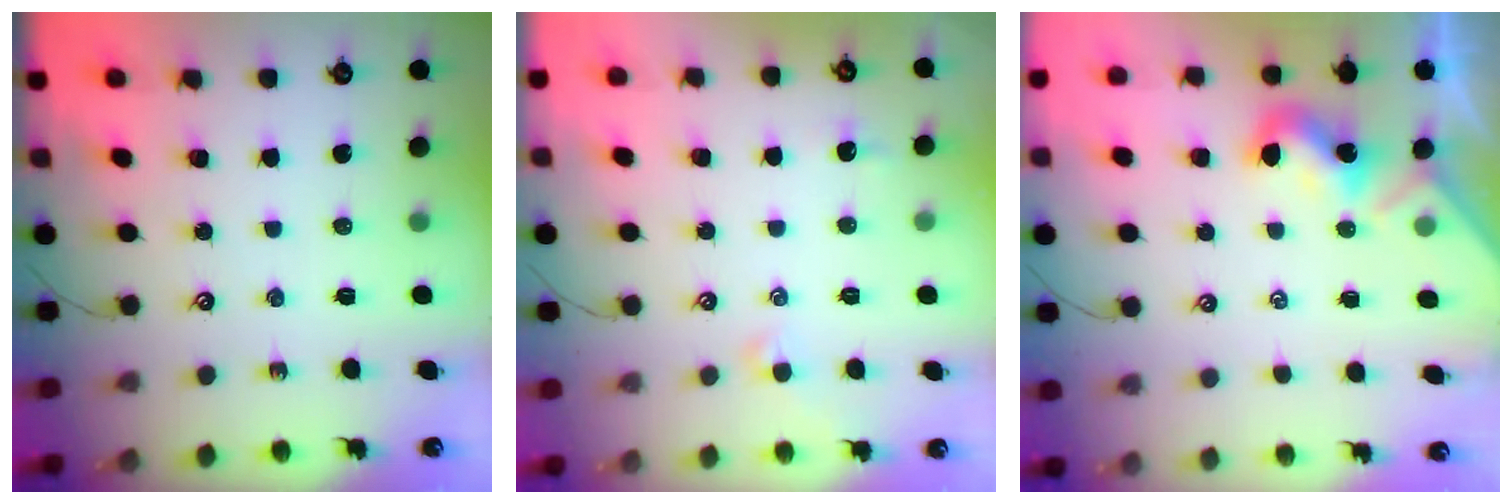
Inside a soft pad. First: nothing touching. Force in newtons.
{"total": 1.3, "press": 1.2, "slide": 0.5}
{"total": 1.9, "press": 1.9, "slide": 0.4}